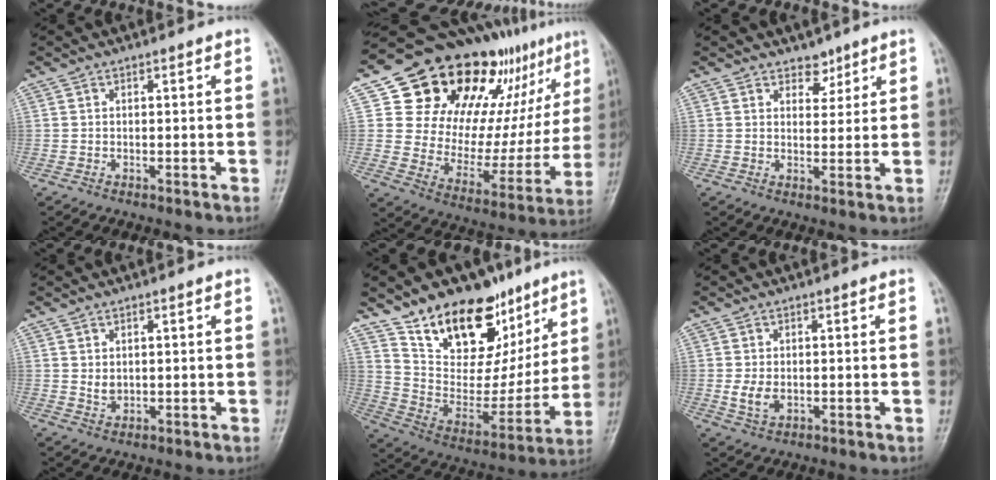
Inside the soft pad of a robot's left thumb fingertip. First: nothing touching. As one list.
[{"total": 28.7, "force": [15.6, 15.6, 18.4], "torque": [-0.214, -0.024, 0.246]}, {"total": 3.2, "force": [2.4, 1.9, 0.9], "torque": [0.008, -0.016, 0.037]}, {"total": 2.6, "force": [0.6, 1.6, 1.9], "torque": [-0.026, -0.005, 0.016]}, {"total": 23.8, "force": [15.1, 13.2, 12.8], "torque": [-0.144, -0.065, 0.257]}, {"total": 3.9, "force": [-0.4, 2.5, 3.0], "torque": [-0.057, -0.003, -0.002]}]